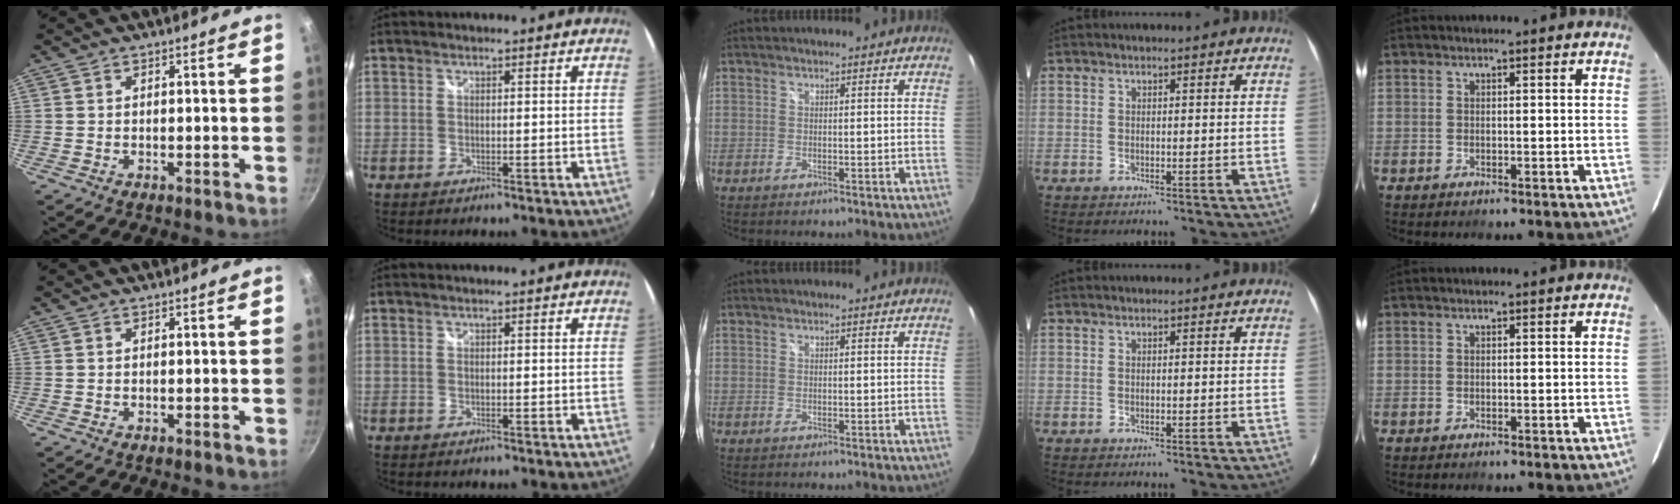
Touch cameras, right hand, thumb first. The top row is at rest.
{}